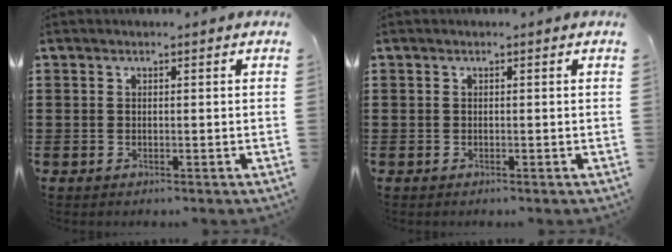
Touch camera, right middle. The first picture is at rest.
{"total": 0.0}